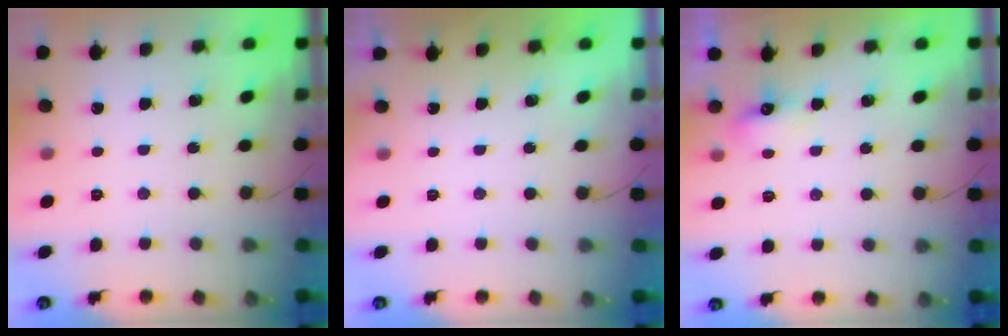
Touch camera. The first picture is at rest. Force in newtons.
{"total": 1.8, "press": 0.1, "slide": 1.8}
{"total": 4.3, "press": 4.2, "slide": 1.2}